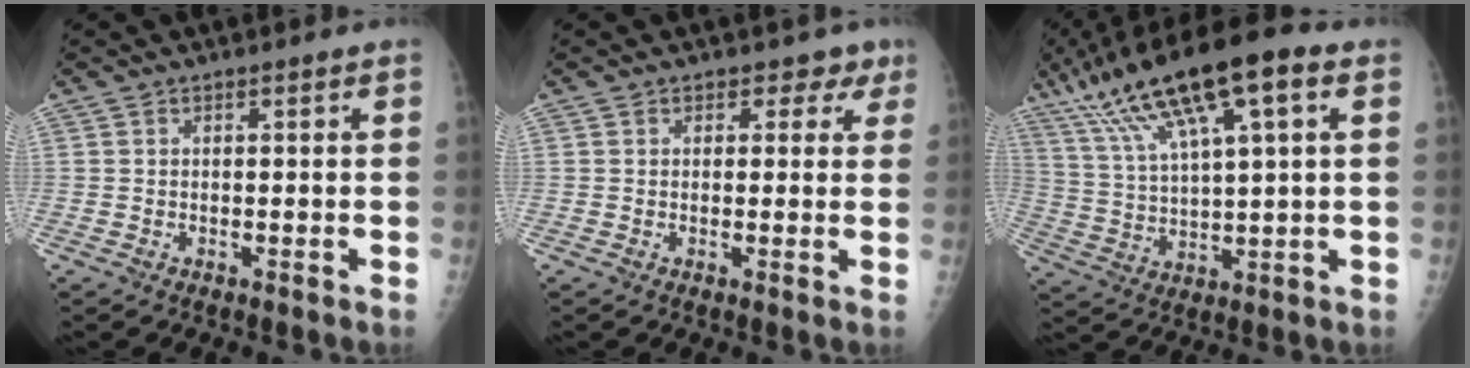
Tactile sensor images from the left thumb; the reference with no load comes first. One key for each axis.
{"total": 3.3, "fx": 2.0, "fy": 2.5, "fz": 0.6, "tx": 0.027, "ty": -0.006, "tz": 0.016}
{"total": 20.6, "fx": 10.0, "fy": 5.6, "fz": 17.1, "tx": -0.310, "ty": 0.015, "tz": 0.177}